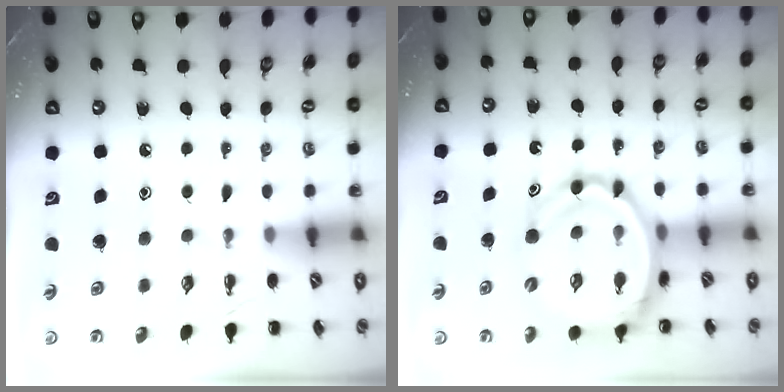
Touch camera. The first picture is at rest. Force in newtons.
{"total": 12.8, "press": 12.1, "slide": 4.0}